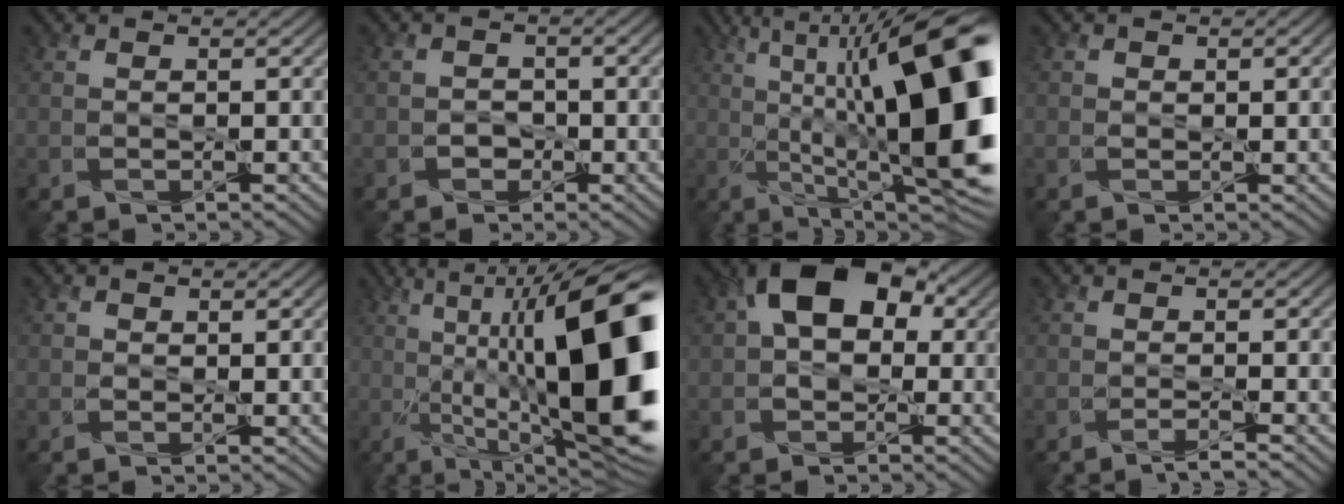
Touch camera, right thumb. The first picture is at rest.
{"total": 1.7, "force": [-1.0, 1.4, 0.3], "torque": [0.009, 0.003, -0.022]}
{"total": 21.0, "force": [1.2, 6.8, 19.8], "torque": [-0.304, 0.034, 0.013]}
{"total": 0.7, "force": [0.0, 0.6, 0.3], "torque": [-0.004, -0.002, -0.002]}
{"total": 0.8, "force": [-0.1, 0.8, 0.3], "torque": [-0.004, -0.002, -0.006]}
{"total": 20.5, "force": [0.1, 6.6, 19.4], "torque": [-0.292, 0.026, -0.002]}
{"total": 10.9, "force": [2.4, 7.0, 8.0], "torque": [-0.122, 0.026, 0.024]}
{"total": 1.7, "force": [-1.4, -0.1, 0.9], "torque": [-0.017, 0.005, -0.028]}